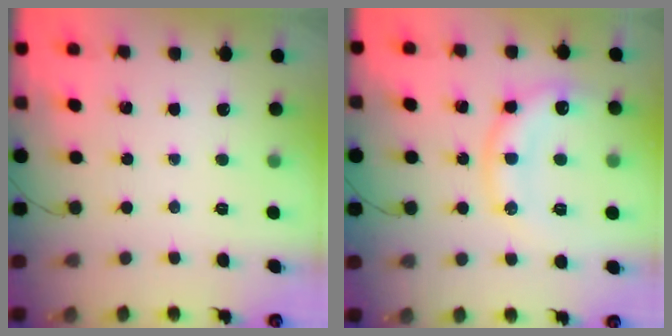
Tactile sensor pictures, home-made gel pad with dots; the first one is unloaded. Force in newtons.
{"total": 12.6, "press": 12.6, "slide": 1.0}